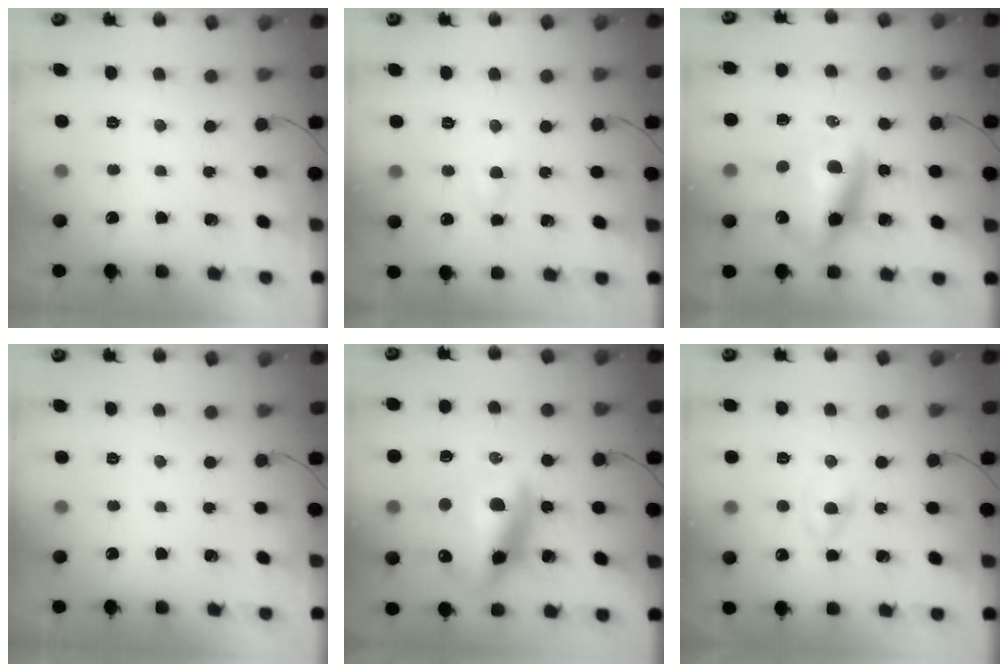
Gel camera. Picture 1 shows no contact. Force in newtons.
{"total": 4.5, "press": 4.3, "slide": 1.3}
{"total": 12.2, "press": 11.9, "slide": 2.8}
{"total": 0.0}
{"total": 18.6, "press": 18.1, "slide": 4.4}
{"total": 2.3, "press": 2.0, "slide": 1.1}